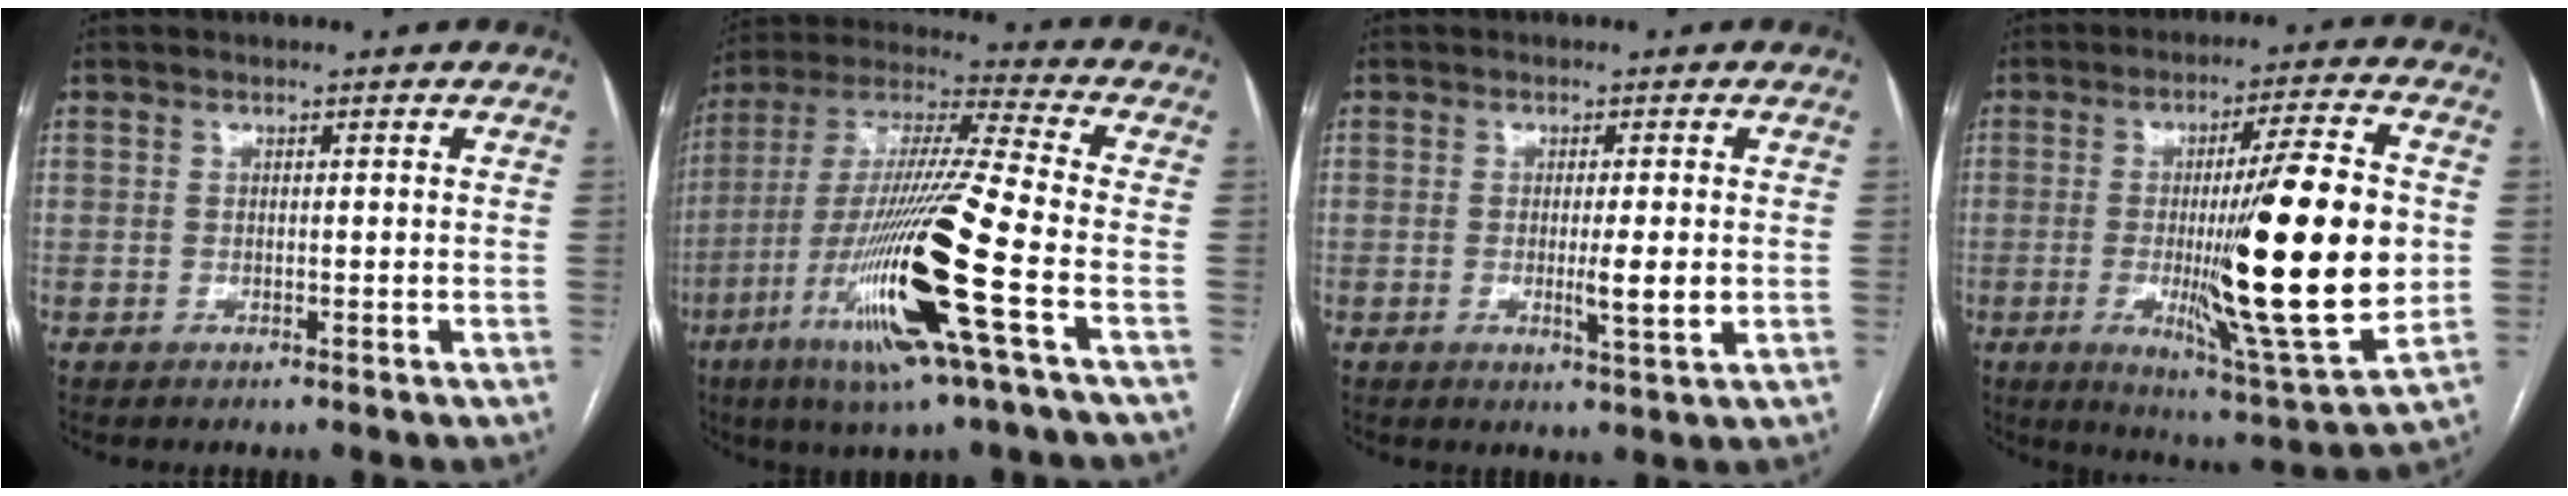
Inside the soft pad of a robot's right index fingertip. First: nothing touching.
{"total": 20.8, "force": [-7.5, -0.1, 19.4], "torque": [-0.396, -0.030, -0.146]}
{"total": 3.8, "force": [-0.5, 0.1, 3.8], "torque": [-0.062, -0.008, -0.007]}
{"total": 21.8, "force": [-1.1, 0.7, 21.8], "torque": [-0.332, -0.024, -0.017]}